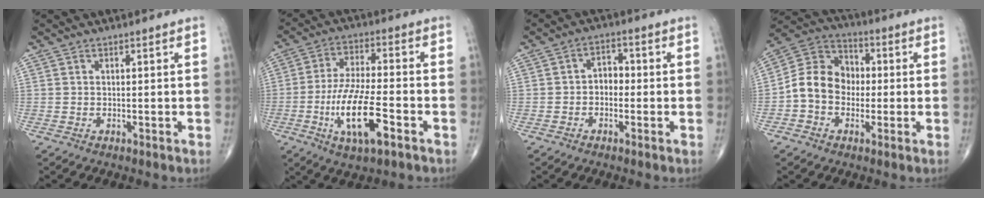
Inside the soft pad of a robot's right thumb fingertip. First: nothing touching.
{"total": 13.6, "force": [-5.0, 4.3, 11.9], "torque": [-0.226, 0.017, -0.088]}
{"total": 3.4, "force": [-0.7, 2.6, 2.2], "torque": [-0.017, 0.016, -0.023]}
{"total": 10.7, "force": [-1.4, 8.9, 5.9], "torque": [-0.087, 0.041, -0.039]}